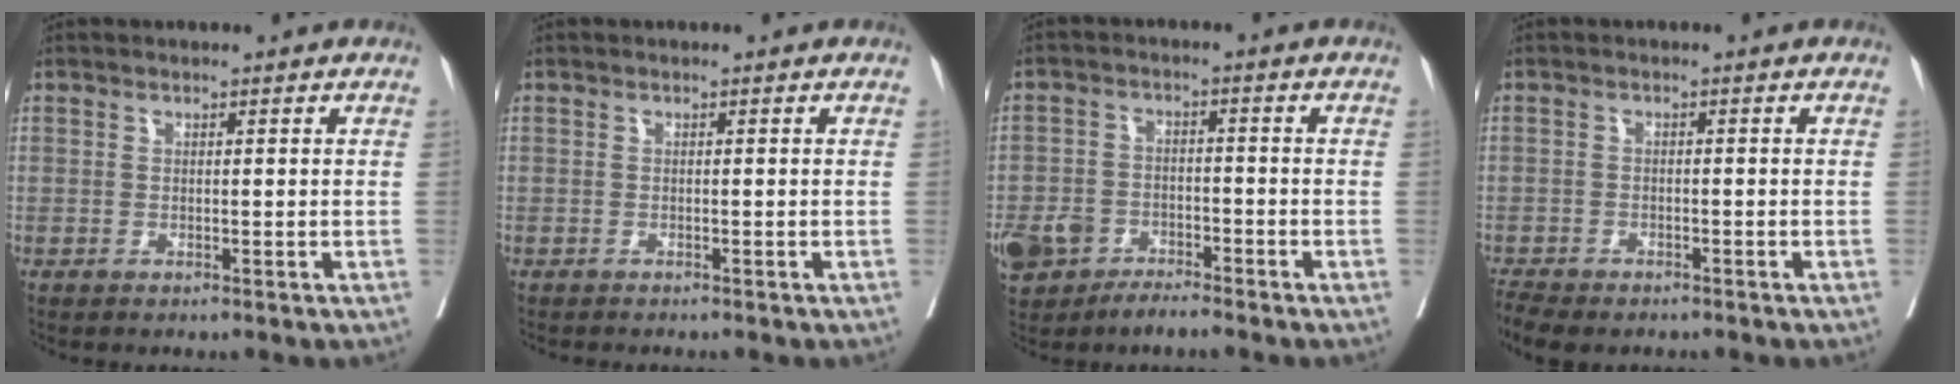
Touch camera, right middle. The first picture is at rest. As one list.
[{"total": 1.5, "force": [-1.4, 0.2, 0.5], "torque": [-0.015, -0.005, -0.018]}, {"total": 6.4, "force": [-4.6, 3.3, 3.0], "torque": [-0.062, 0.006, -0.080]}, {"total": 6.1, "force": [-5.2, 1.7, 2.7], "torque": [-0.050, -0.013, -0.084]}]